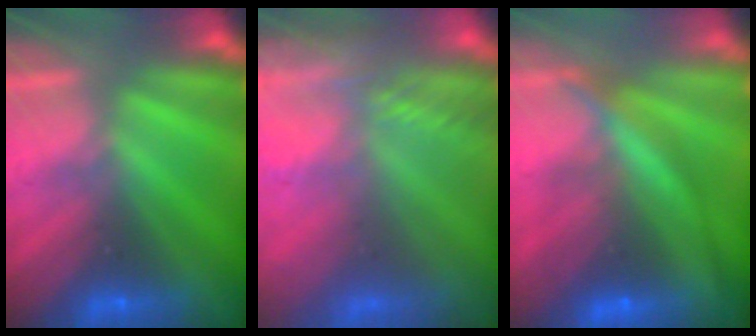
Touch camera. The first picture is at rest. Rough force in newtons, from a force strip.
{"total": 7.0}
{"total": 7.6}